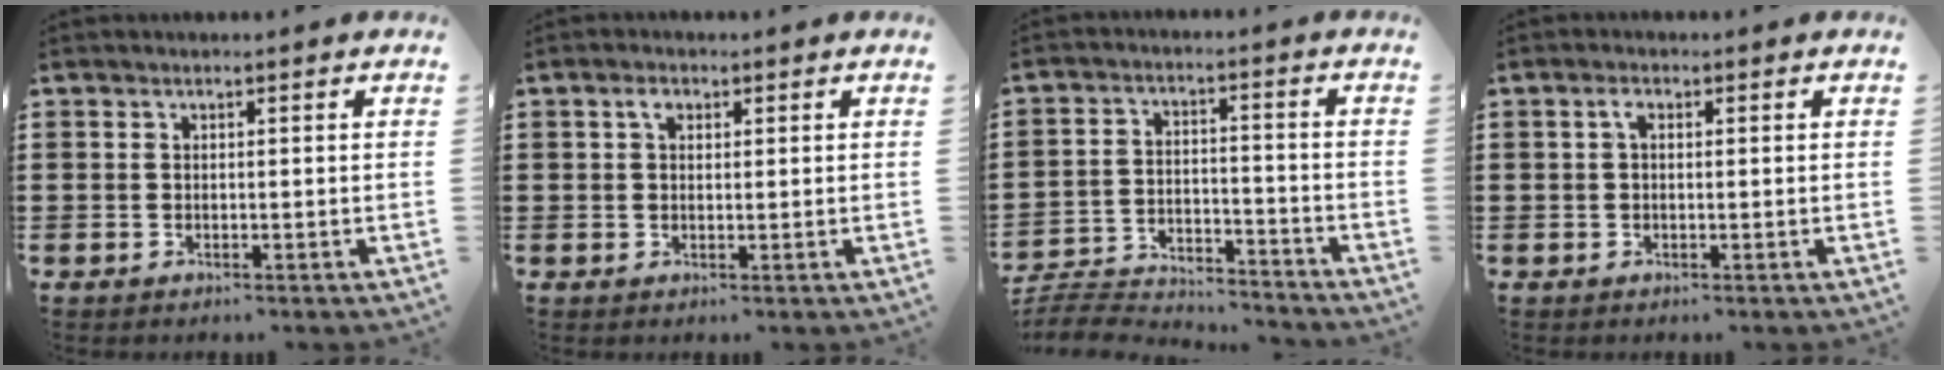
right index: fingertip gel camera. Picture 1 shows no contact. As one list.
[{"total": 1.9, "force": [0.7, 1.1, 1.3], "torque": [-0.029, 0.007, 0.013]}, {"total": 5.9, "force": [-5.7, 0.8, 1.1], "torque": [-0.036, 0.002, -0.117]}, {"total": 1.6, "force": [0.3, 0.7, 1.4], "torque": [-0.029, 0.006, 0.003]}]